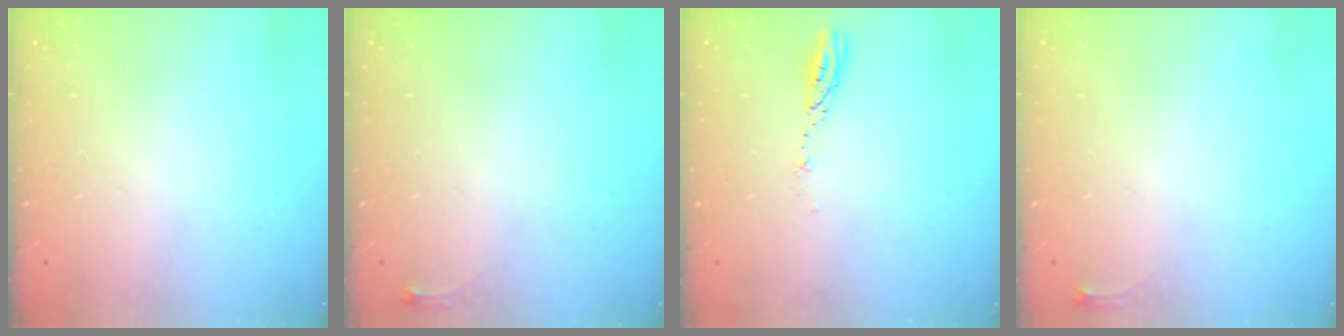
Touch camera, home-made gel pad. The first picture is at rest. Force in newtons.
{"total": 3.6, "press": 3.6, "slide": 0.5}
{"total": 3.8, "press": 3.8, "slide": 0.4}
{"total": 3.6, "press": 3.6, "slide": 0.5}